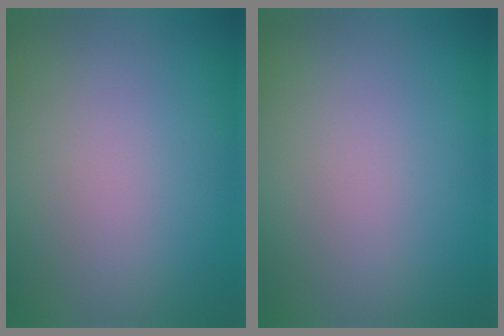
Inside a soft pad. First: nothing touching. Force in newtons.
{"total": 0.0}